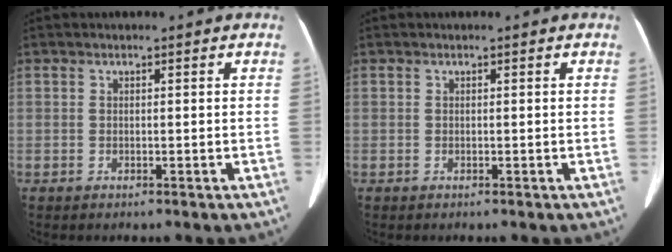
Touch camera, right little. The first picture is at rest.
{"total": 0.0}